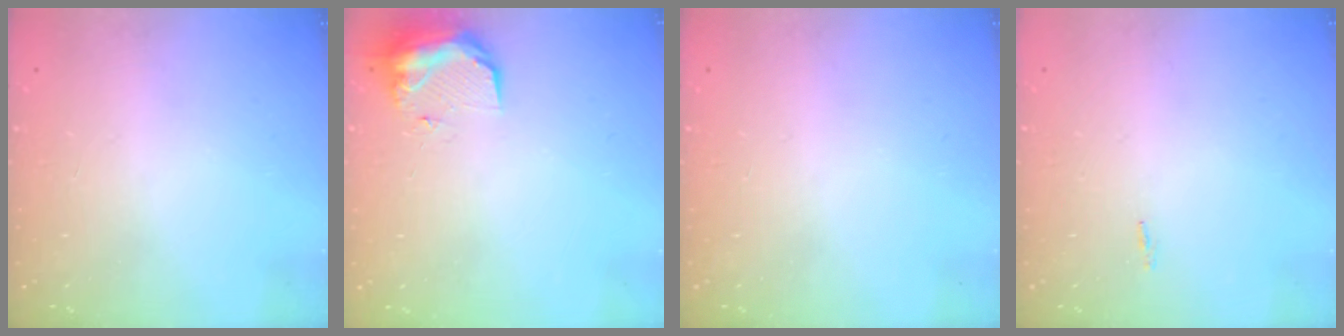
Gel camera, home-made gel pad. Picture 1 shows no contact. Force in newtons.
{"total": 9.6, "press": 9.6, "slide": 0.5}
{"total": 0.0}
{"total": 17.2, "press": 3.7, "slide": 16.8}